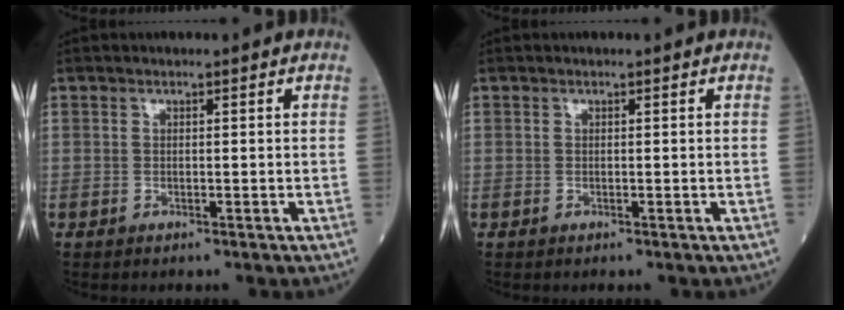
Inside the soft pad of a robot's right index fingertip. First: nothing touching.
{"total": 0.0}